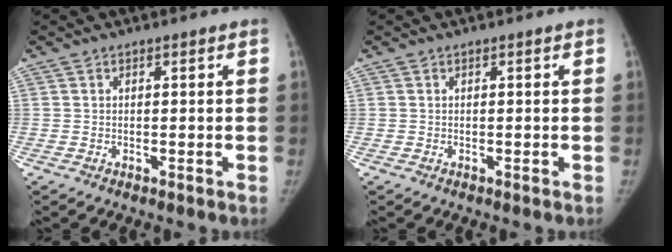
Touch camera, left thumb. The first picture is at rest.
{"total": 0.0}